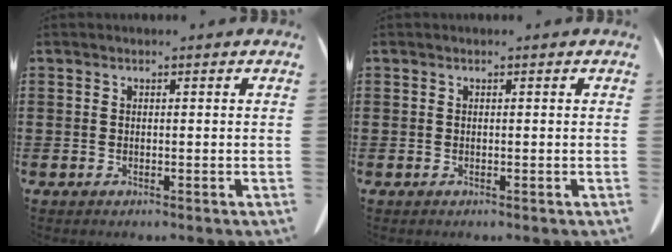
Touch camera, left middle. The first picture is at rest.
{"total": 0.0}